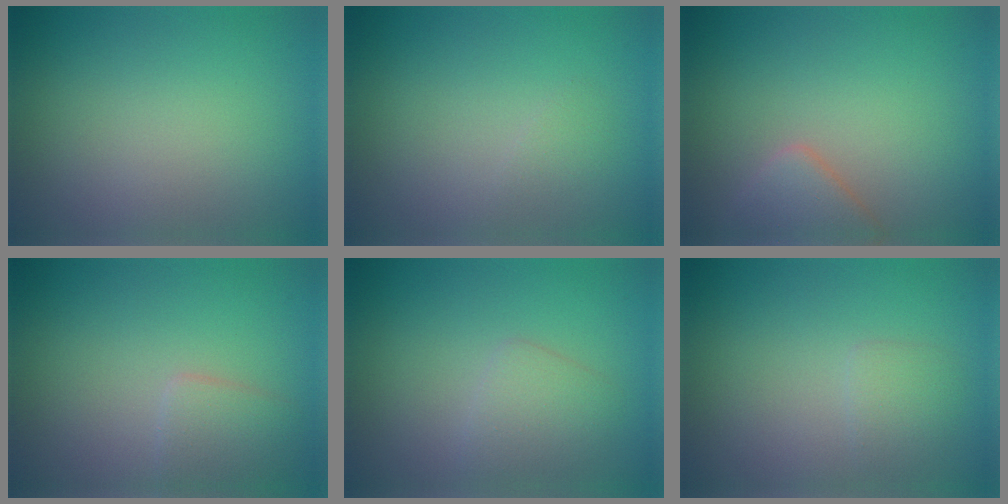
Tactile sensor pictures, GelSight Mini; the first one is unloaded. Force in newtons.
{"total": 0.7, "press": 0.7, "slide": 0.0}
{"total": 2.8, "press": 2.8, "slide": 0.1}
{"total": 2.1, "press": 2.1, "slide": 0.1}
{"total": 1.9, "press": 1.9, "slide": 0.0}
{"total": 1.3, "press": 1.3, "slide": 0.1}